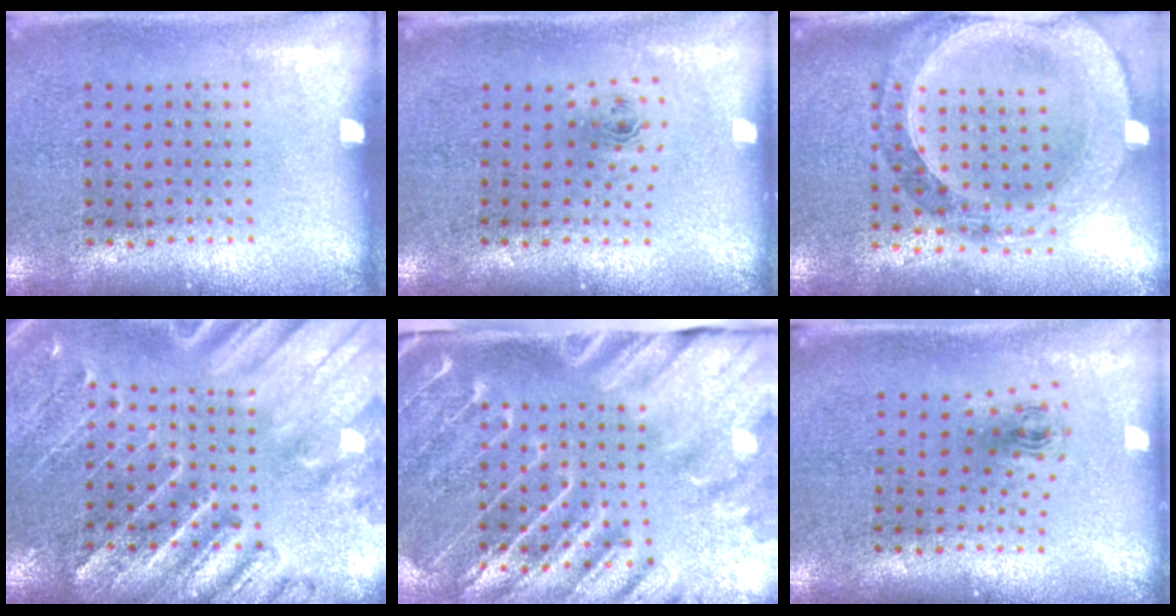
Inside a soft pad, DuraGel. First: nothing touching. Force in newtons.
{"total": 0.8, "press": 0.3, "slide": 0.7}
{"total": 1.6, "press": 1.5, "slide": 0.5}
{"total": 3.2, "press": 3.0, "slide": 1.1}
{"total": 4.0, "press": 3.3, "slide": 2.3}
{"total": 0.8, "press": 0.4, "slide": 0.7}